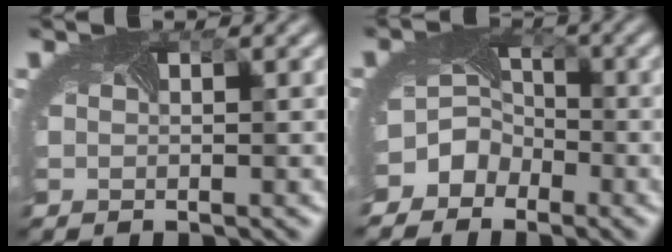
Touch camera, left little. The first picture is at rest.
{"total": 5.2, "force": [-3.2, 4.0, 1.0], "torque": [0.008, -0.003, -0.056]}